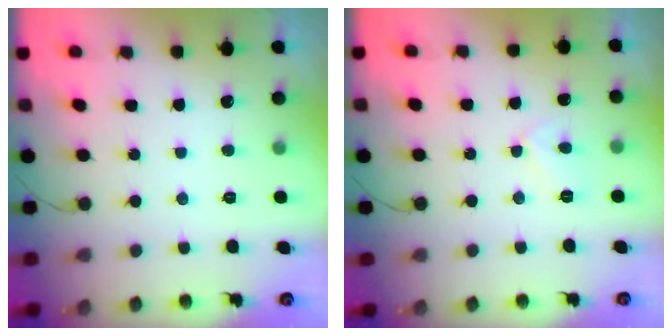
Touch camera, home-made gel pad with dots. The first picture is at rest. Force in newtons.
{"total": 5.2, "press": 5.2, "slide": 0.4}